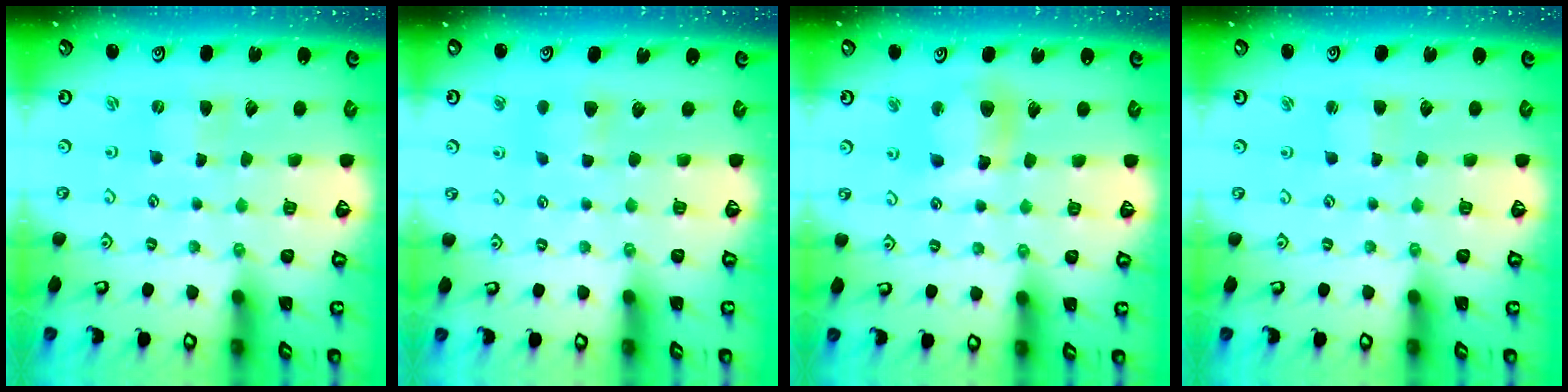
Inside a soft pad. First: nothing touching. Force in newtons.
{"total": 4.5, "press": 4.4, "slide": 0.7}
{"total": 10.3, "press": 10.3, "slide": 1.3}
{"total": 1.1, "press": 1.1, "slide": 0.1}